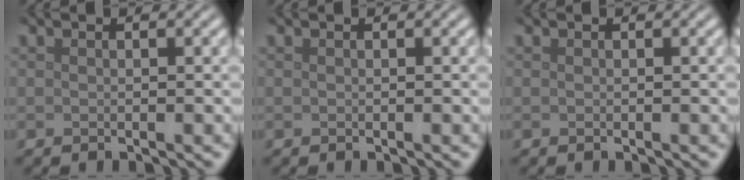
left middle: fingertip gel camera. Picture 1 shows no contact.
{"total": 0.0}
{"total": 0.0}